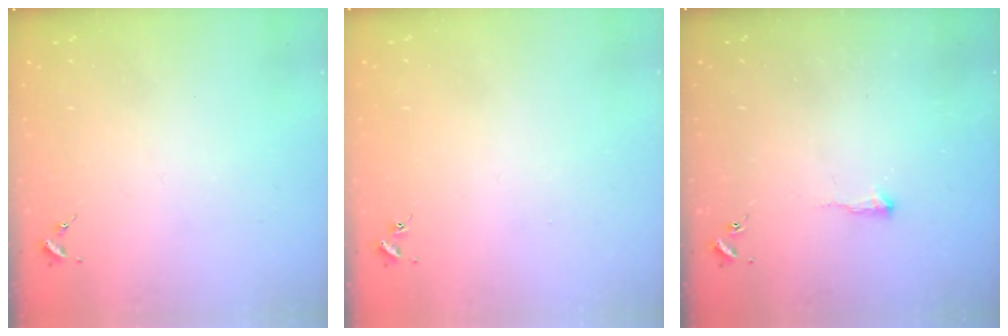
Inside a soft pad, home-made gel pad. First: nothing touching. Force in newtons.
{"total": 0.6, "press": 0.6, "slide": 0.1}
{"total": 4.0, "press": 3.9, "slide": 0.8}